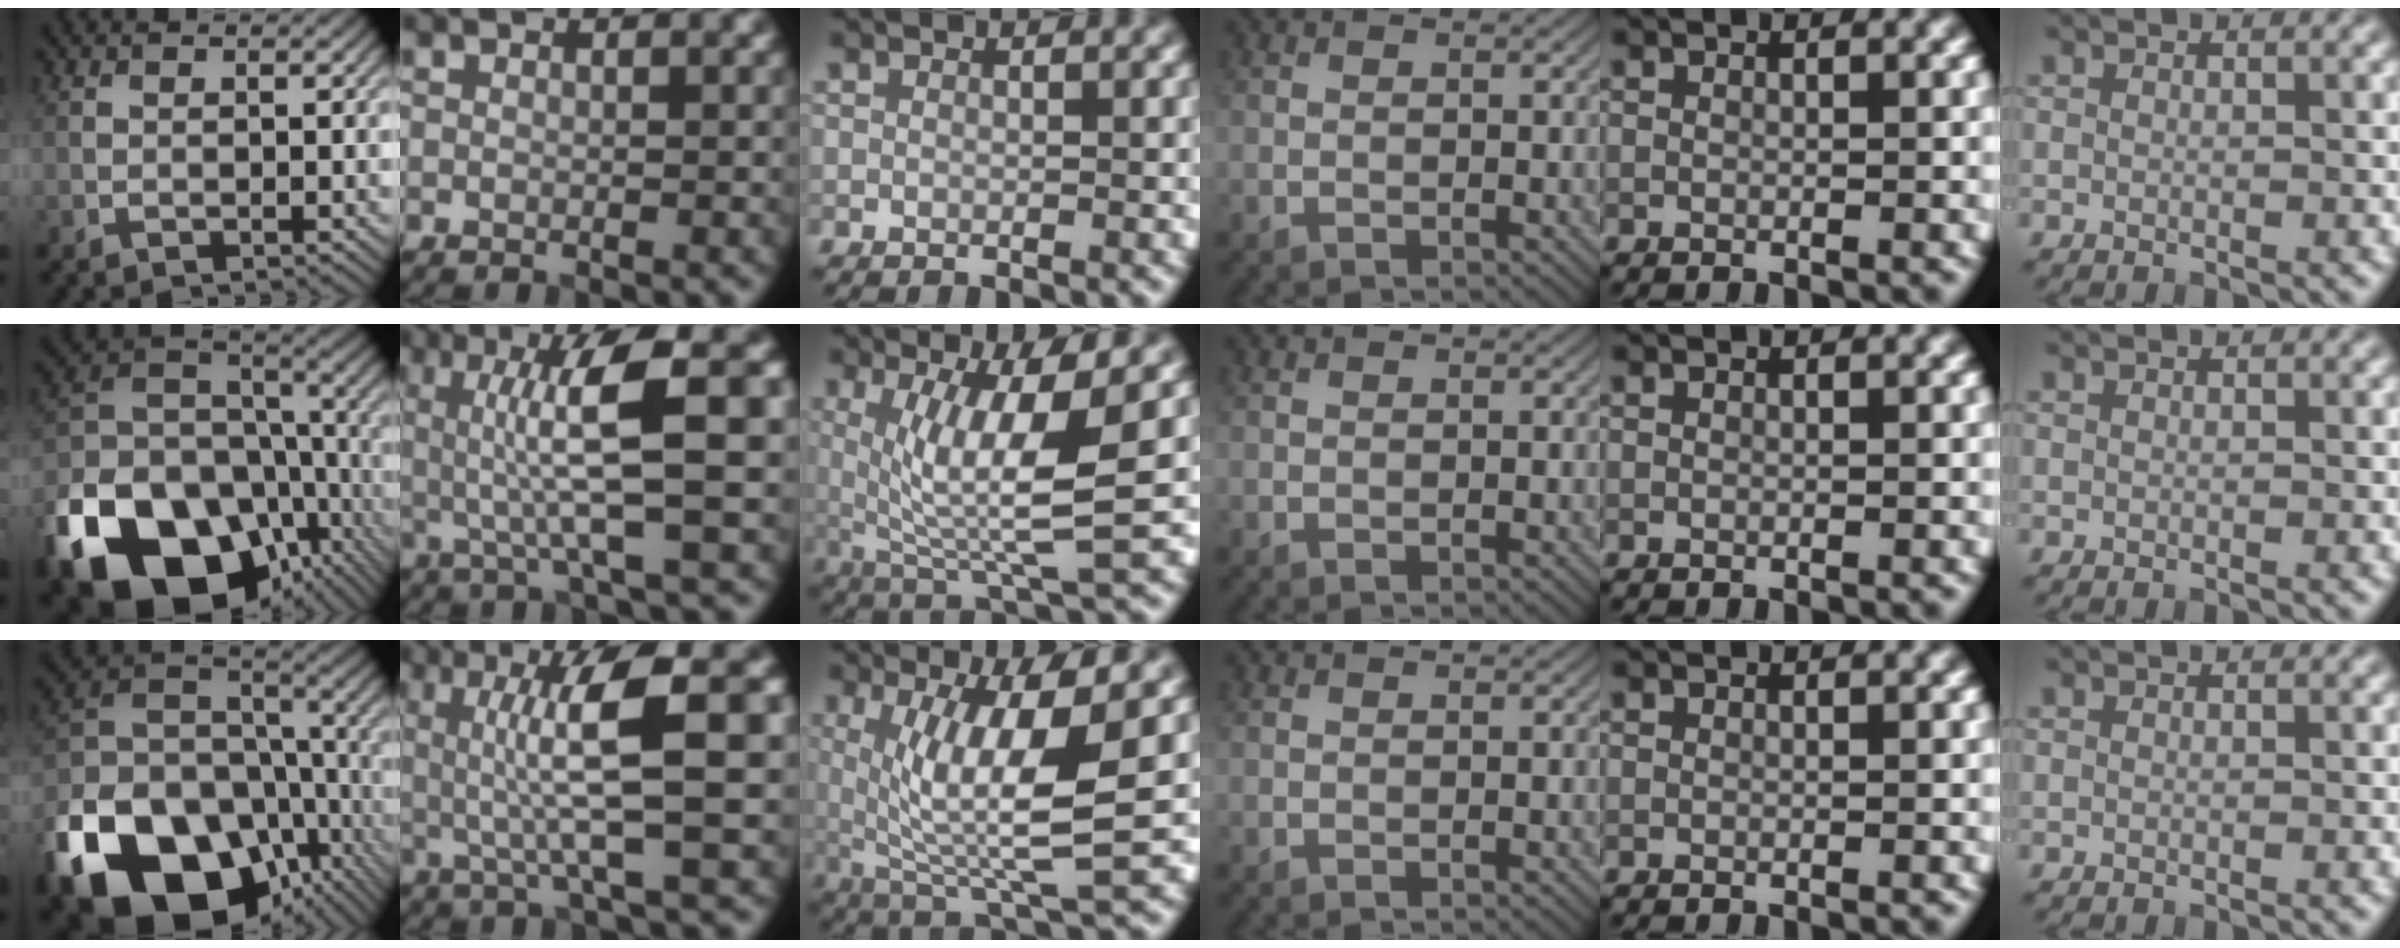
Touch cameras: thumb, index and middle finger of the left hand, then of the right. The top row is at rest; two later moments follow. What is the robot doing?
{"motion": "lift_and_place", "object": "calculator"}